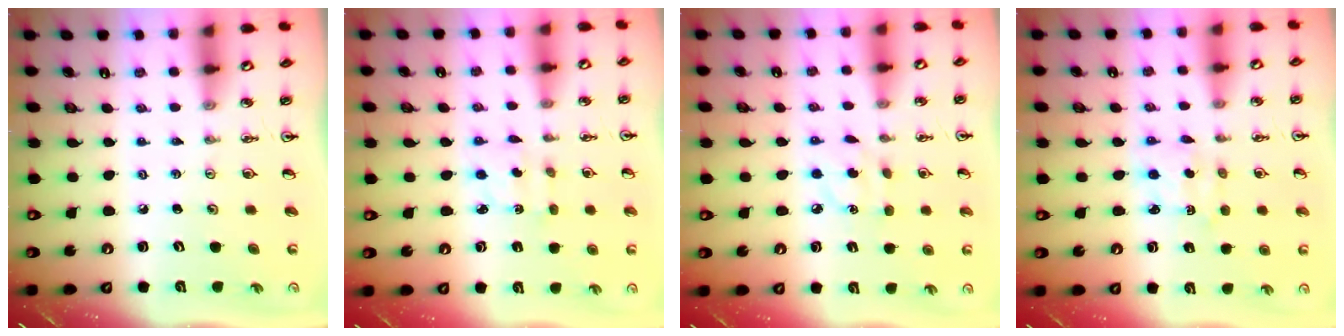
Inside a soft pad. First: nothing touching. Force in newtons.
{"total": 2.2, "press": 2.2, "slide": 0.4}
{"total": 4.5, "press": 4.5, "slide": 0.6}
{"total": 2.3, "press": 2.3, "slide": 0.2}